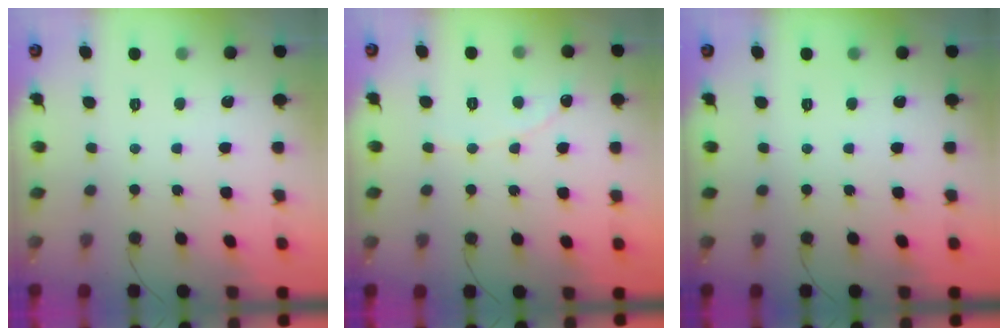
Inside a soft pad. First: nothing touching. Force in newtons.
{"total": 1.8, "press": 1.8, "slide": 0.1}
{"total": 0.0}